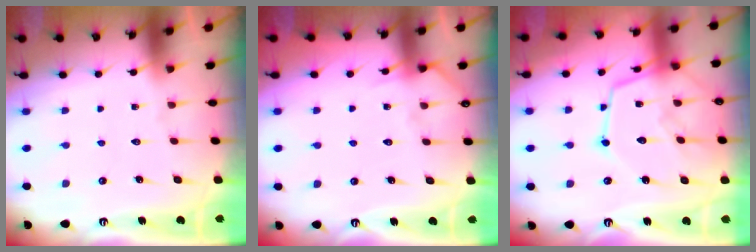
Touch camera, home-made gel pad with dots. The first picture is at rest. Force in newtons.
{"total": 4.4, "press": 4.3, "slide": 0.6}
{"total": 15.8, "press": 15.8, "slide": 1.4}